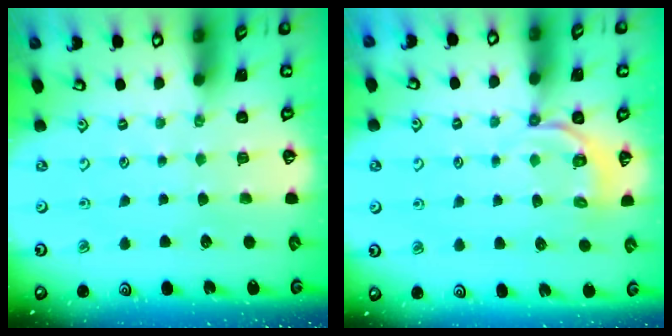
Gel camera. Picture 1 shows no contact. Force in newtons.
{"total": 5.1, "press": 4.8, "slide": 1.8}